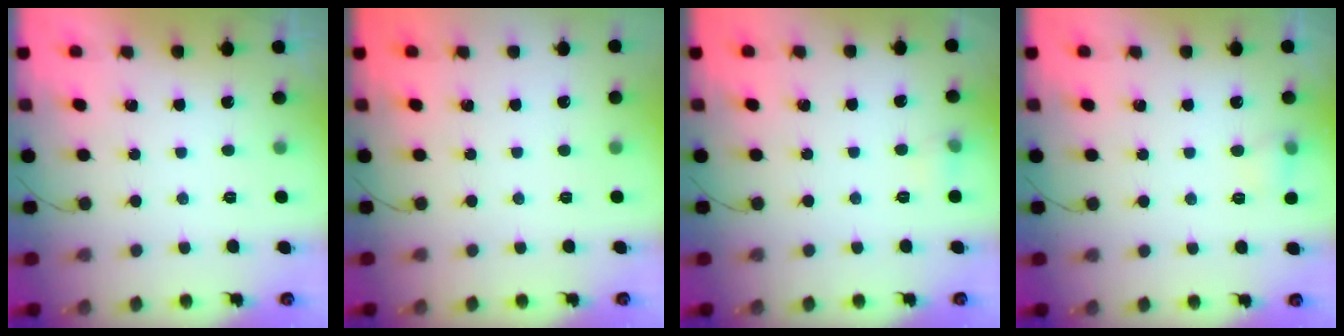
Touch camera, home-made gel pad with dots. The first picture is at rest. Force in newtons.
{"total": 0.0}
{"total": 4.2, "press": 3.8, "slide": 1.7}
{"total": 5.0, "press": 4.8, "slide": 1.4}